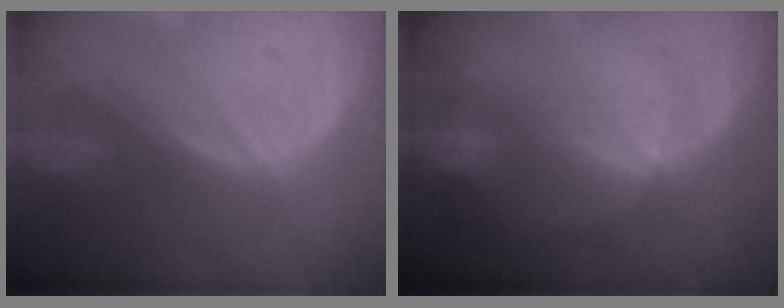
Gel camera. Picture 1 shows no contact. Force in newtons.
{"total": 2.4, "press": 2.1, "slide": 1.2}